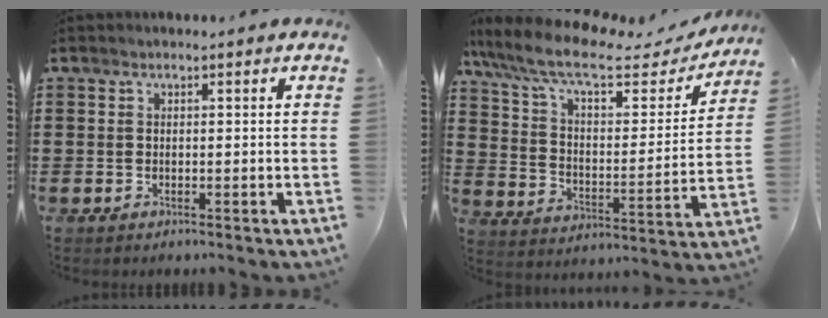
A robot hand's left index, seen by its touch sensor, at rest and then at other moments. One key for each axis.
{"total": 11.1, "fx": 8.0, "fy": 2.7, "fz": 7.2, "tx": -0.164, "ty": -0.032, "tz": 0.135}